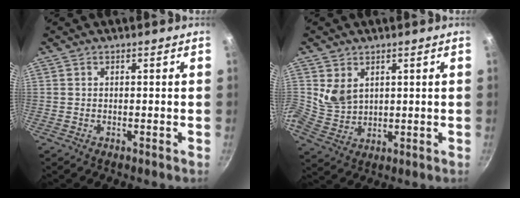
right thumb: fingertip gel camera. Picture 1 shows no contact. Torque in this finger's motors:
{"motor_torque": [-0.03, 0.00, 1.02, -0.17, 0.31]}